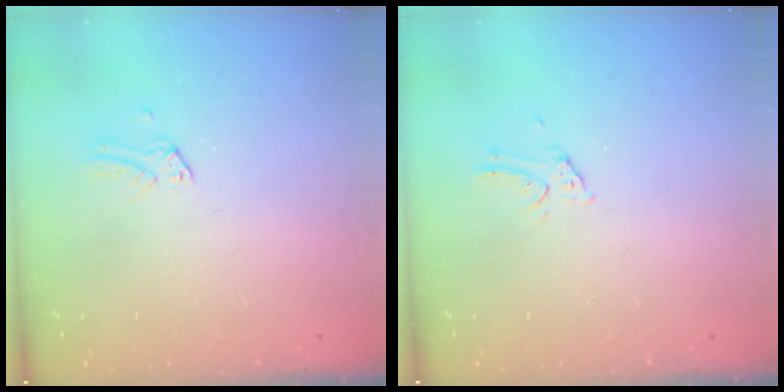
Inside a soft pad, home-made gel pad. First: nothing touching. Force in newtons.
{"total": 1.6, "press": 1.5, "slide": 0.1}